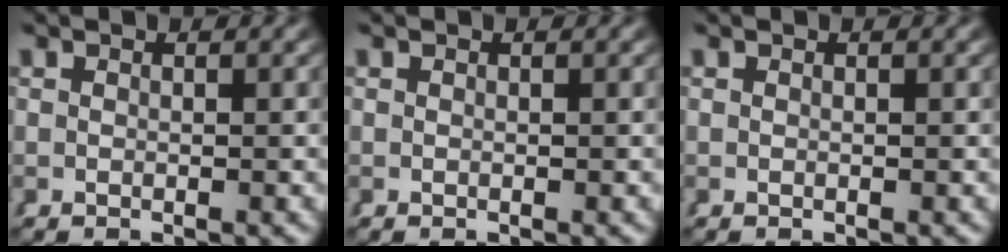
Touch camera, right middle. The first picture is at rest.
{"total": 0.0}
{"total": 0.0}